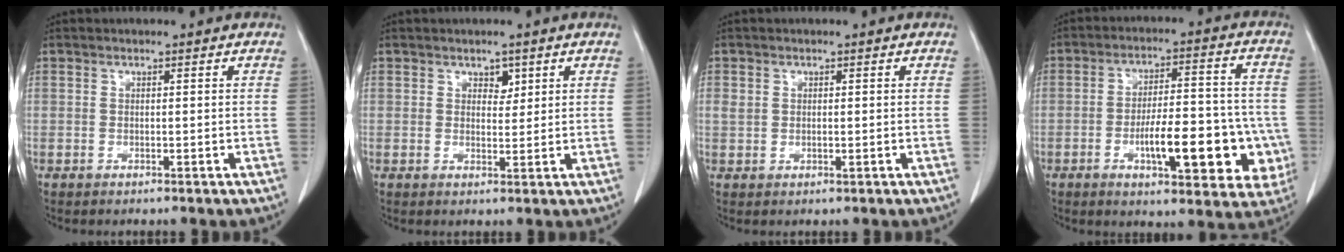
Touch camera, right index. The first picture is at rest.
{"total": 2.0, "force": [1.2, 1.3, 1.0], "torque": [-0.009, -0.003, 0.018]}
{"total": 1.7, "force": [0.3, 1.3, 1.0], "torque": [-0.025, 0.003, 0.008]}
{"total": 15.8, "force": [-4.8, 5.1, 14.1], "torque": [-0.179, 0.024, -0.061]}